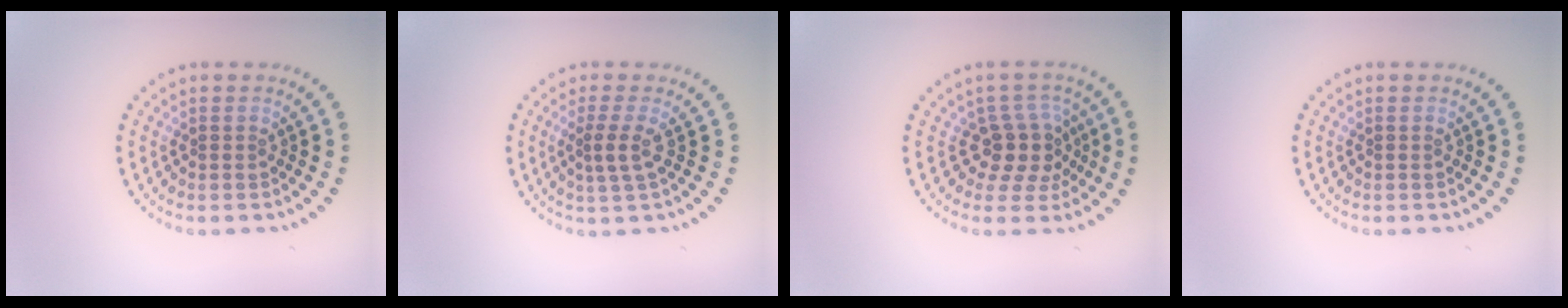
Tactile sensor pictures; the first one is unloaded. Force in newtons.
{"total": 1.9, "press": 1.4, "slide": 1.2}
{"total": 3.5, "press": 2.7, "slide": 2.2}
{"total": 0.0}